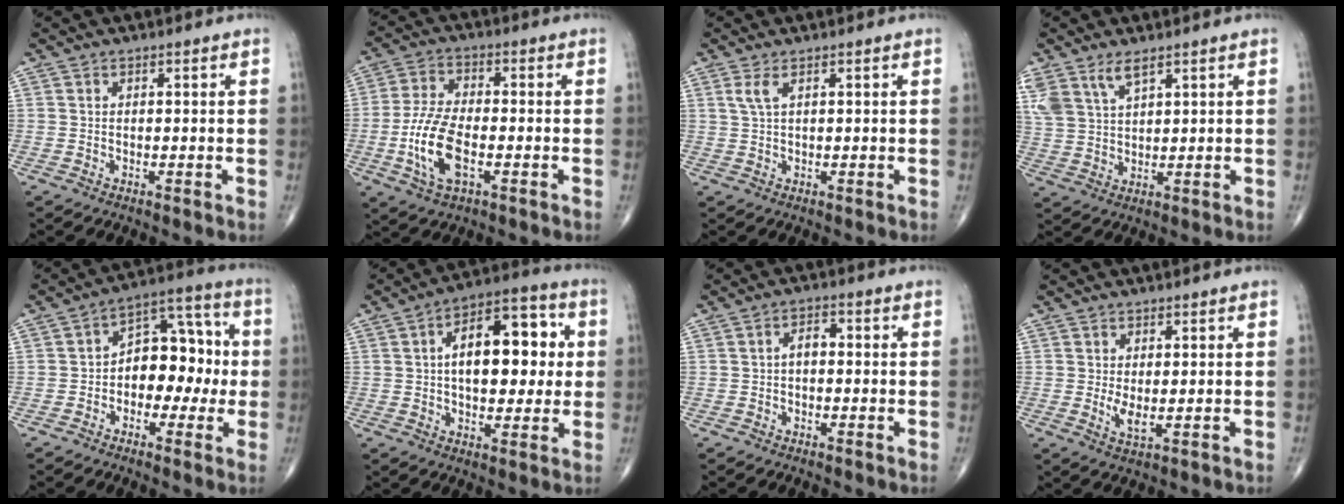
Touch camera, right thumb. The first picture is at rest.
{"total": 11.2, "force": [-2.9, 5.1, 9.5], "torque": [-0.201, 0.010, -0.058]}
{"total": 2.1, "force": [1.0, 0.6, 1.8], "torque": [-0.048, 0.006, 0.028]}
{"total": 7.3, "force": [4.8, 3.1, 4.5], "torque": [-0.094, -0.008, 0.106]}
{"total": 12.1, "force": [-1.0, 8.0, 9.0], "torque": [-0.085, 0.047, -0.026]}
{"total": 16.2, "force": [2.1, 8.7, 13.6], "torque": [-0.166, 0.021, 0.027]}
{"total": 2.6, "force": [-0.2, 1.5, 2.0], "torque": [-0.023, 0.013, -0.009]}
{"total": 2.9, "force": [0.2, 0.9, 2.7], "torque": [-0.050, -0.010, 0.009]}